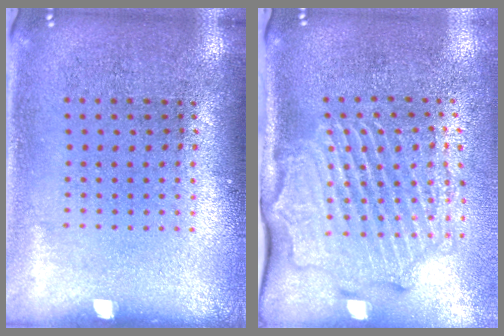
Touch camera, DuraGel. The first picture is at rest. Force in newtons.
{"total": 2.7, "press": 2.2, "slide": 1.7}